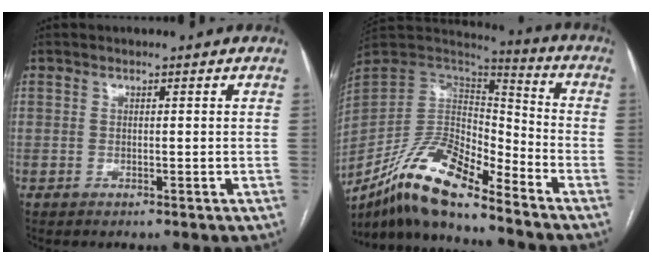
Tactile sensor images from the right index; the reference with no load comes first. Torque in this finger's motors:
{"motor_torque": [0.72, -0.05, -0.09, -0.09]}